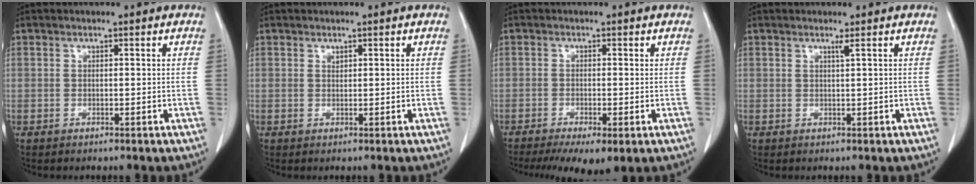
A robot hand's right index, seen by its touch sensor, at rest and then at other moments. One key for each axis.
{"total": 0.6, "fx": 0.5, "fy": 0.3, "fz": 0.4, "tx": -0.005, "ty": -0.002, "tz": 0.009}
{"total": 7.0, "fx": -4.0, "fy": 2.2, "fz": 5.3, "tx": -0.077, "ty": -0.017, "tz": -0.064}
{"total": 0.8, "fx": 0.4, "fy": -0.3, "fz": 0.5, "tx": -0.018, "ty": -0.007, "tz": 0.012}